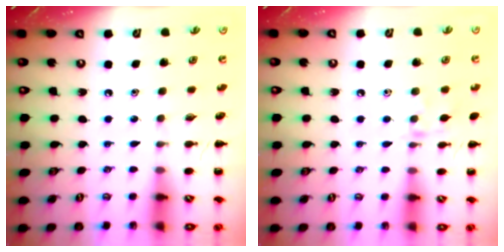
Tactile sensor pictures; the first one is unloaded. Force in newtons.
{"total": 7.2, "press": 7.1, "slide": 1.5}